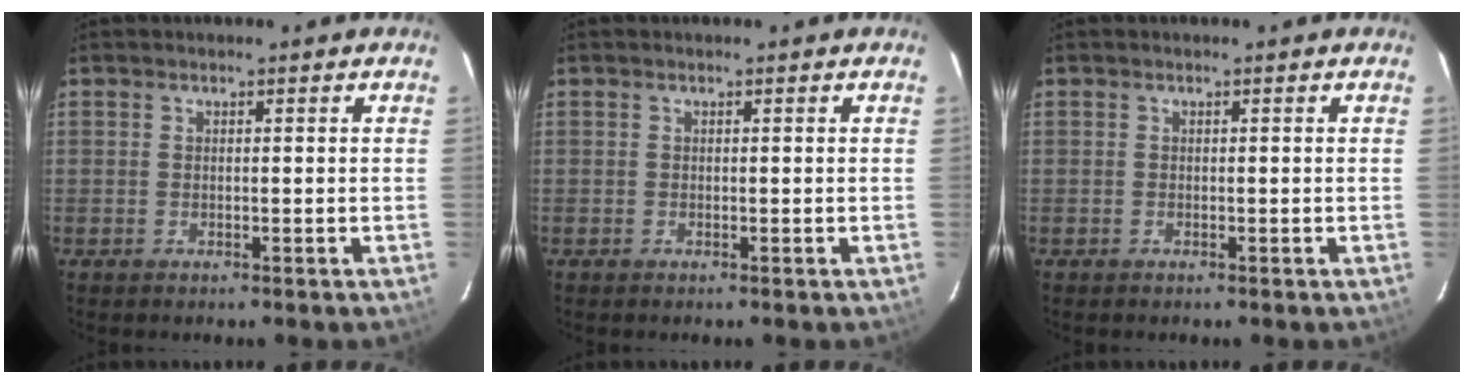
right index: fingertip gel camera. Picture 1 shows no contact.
{"total": 0.0}
{"total": 0.0}